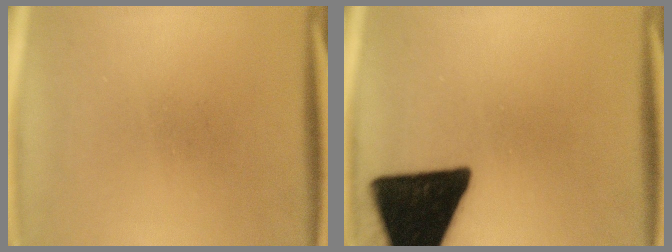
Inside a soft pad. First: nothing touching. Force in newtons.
{"total": 19.1}